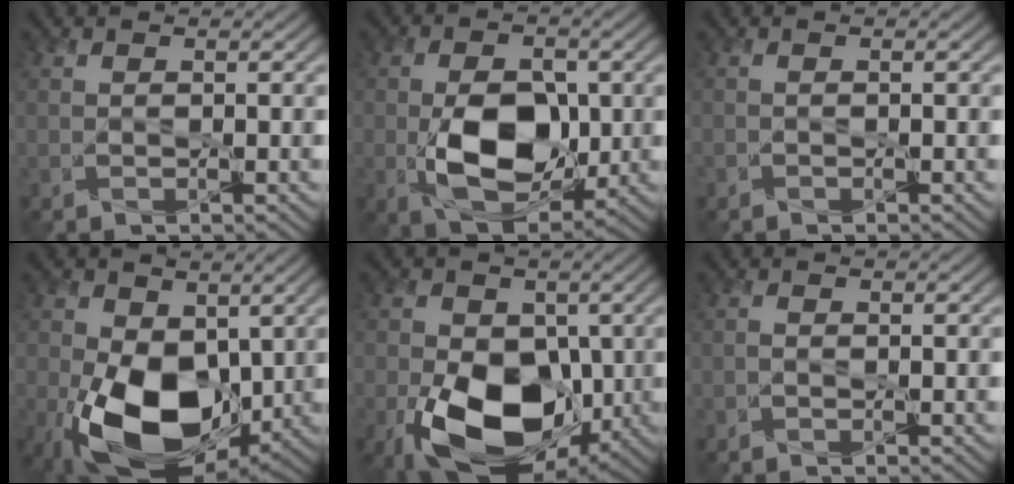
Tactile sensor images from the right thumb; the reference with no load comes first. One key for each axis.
{"total": 10.6, "fx": -1.9, "fy": 6.4, "fz": 8.2, "tx": -0.147, "ty": -0.009, "tz": -0.035}
{"total": 0.6, "fx": -0.5, "fy": -0.2, "fz": -0.3, "tx": 0.010, "ty": -0.002, "tz": -0.012}
{"total": 15.4, "fx": -3.3, "fy": 9.3, "fz": 11.8, "tx": -0.230, "ty": -0.033, "tz": -0.065}
{"total": 14.4, "fx": -4.2, "fy": 9.2, "fz": 10.3, "tx": -0.177, "ty": -0.036, "tz": -0.074}
{"total": 0.9, "fx": -0.8, "fy": -0.2, "fz": 0.1, "tx": 0.001, "ty": 0.000, "tz": -0.021}